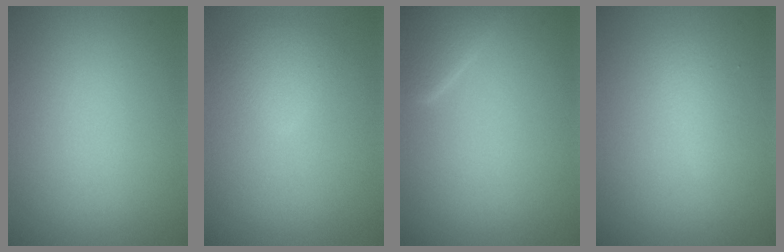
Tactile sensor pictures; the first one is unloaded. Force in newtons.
{"total": 2.0, "press": 2.0, "slide": 0.1}
{"total": 2.4, "press": 2.4, "slide": 0.1}
{"total": 1.6, "press": 1.6, "slide": 0.0}